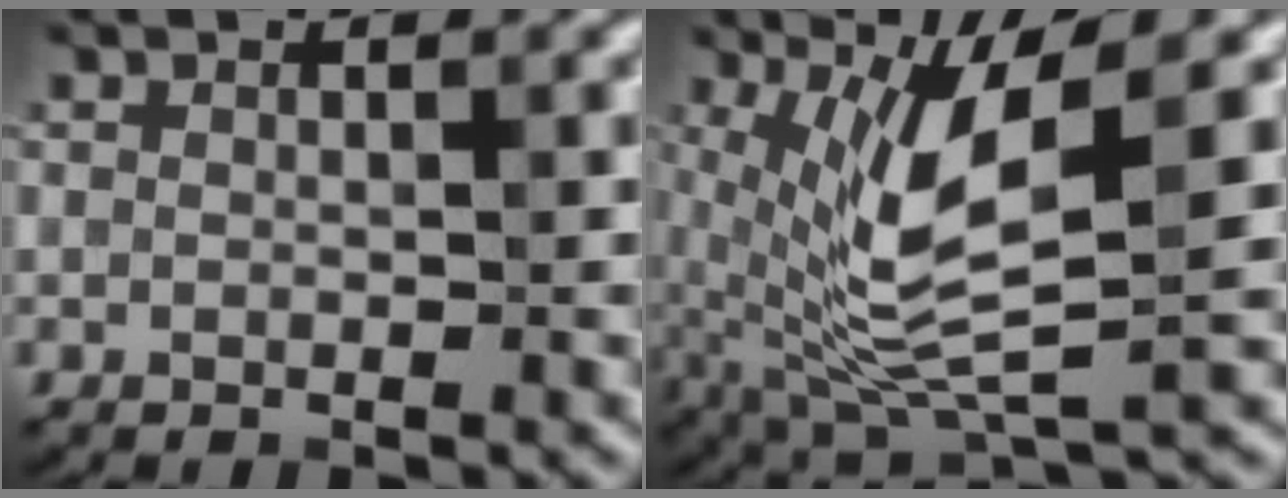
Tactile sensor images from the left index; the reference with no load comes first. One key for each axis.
{"total": 8.3, "fx": 1.3, "fy": 2.4, "fz": 7.8, "tx": -0.165, "ty": -0.013, "tz": 0.031}